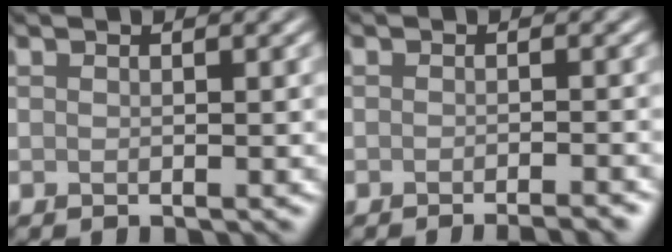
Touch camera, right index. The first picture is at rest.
{"total": 3.1, "force": [-2.4, 0.6, 1.9], "torque": [-0.014, 0.008, -0.032]}